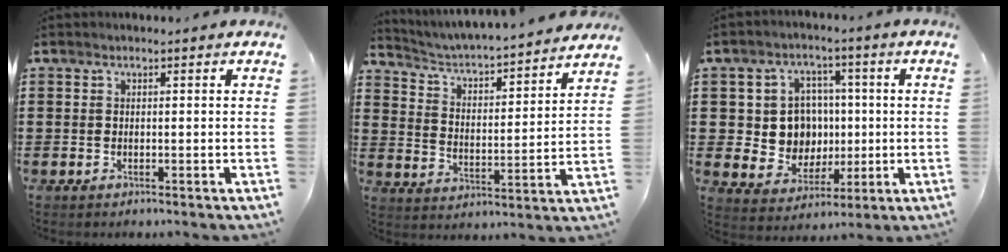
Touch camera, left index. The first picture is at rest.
{"total": 3.7, "force": [3.5, -0.3, 0.9], "torque": [-0.036, -0.035, 0.049]}
{"total": 8.5, "force": [0.9, 7.8, 3.3], "torque": [-0.071, 0.009, 0.024]}